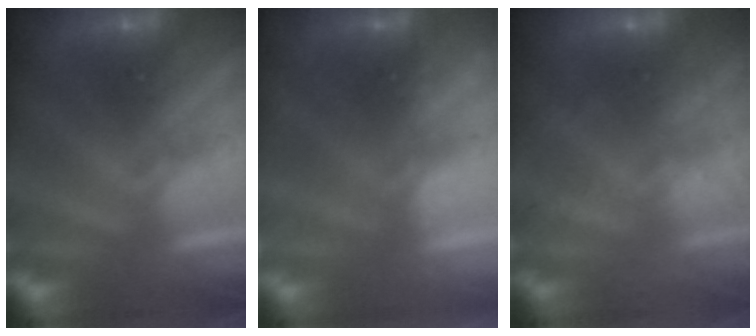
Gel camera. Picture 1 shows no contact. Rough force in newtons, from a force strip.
{"total": 2.3}
{"total": 2.1}